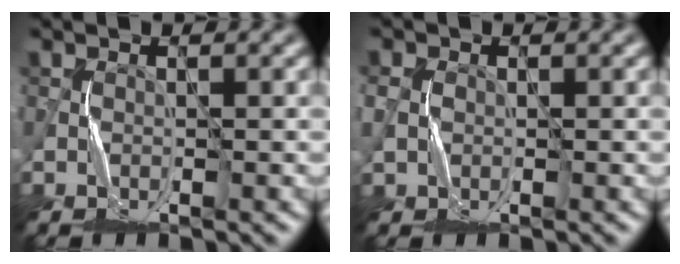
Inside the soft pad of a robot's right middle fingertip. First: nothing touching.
{"total": 1.7, "force": [0.0, 1.5, 0.8], "torque": [-0.019, 0.000, -0.002]}